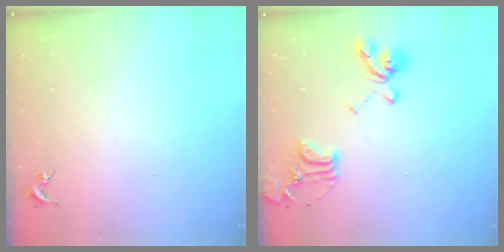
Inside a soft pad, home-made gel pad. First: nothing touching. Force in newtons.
{"total": 18.0, "press": 17.9, "slide": 1.9}